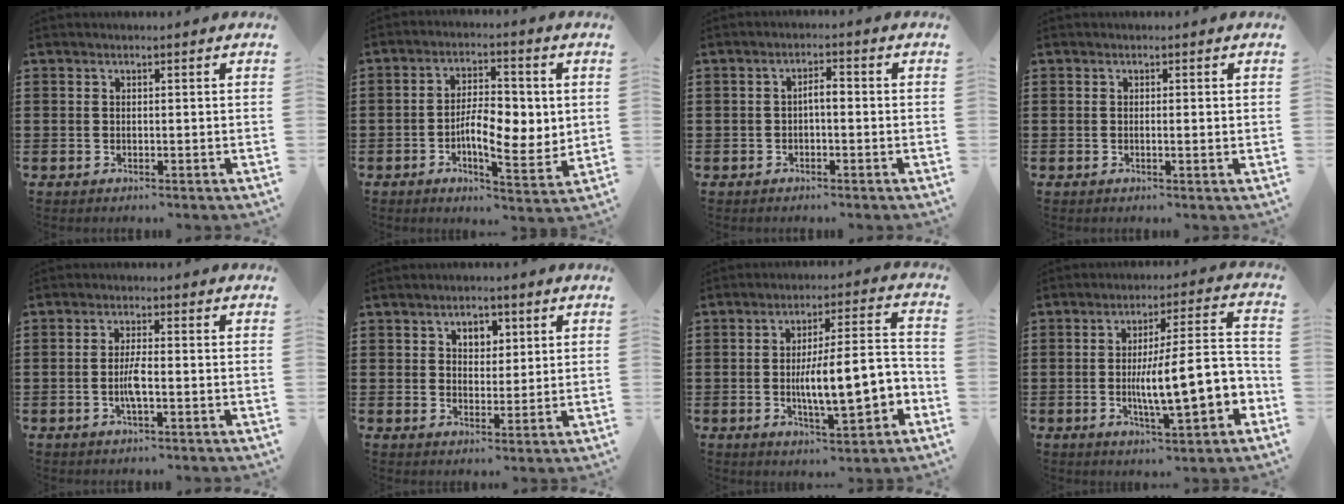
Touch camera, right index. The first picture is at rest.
{"total": 8.2, "force": [-0.5, 3.8, 7.2], "torque": [-0.120, 0.004, -0.014]}
{"total": 2.2, "force": [-0.6, 0.6, 2.0], "torque": [-0.038, 0.004, -0.013]}
{"total": 0.8, "force": [0.0, 0.1, 0.8], "torque": [-0.014, -0.002, 0.000]}
{"total": 3.5, "force": [-1.0, 0.4, 3.3], "torque": [-0.074, -0.006, -0.023]}
{"total": 3.5, "force": [1.6, 2.4, 1.9], "torque": [-0.038, 0.009, 0.025]}
{"total": 12.5, "force": [-2.9, 3.9, 11.5], "torque": [-0.165, -0.008, -0.052]}
{"total": 13.9, "force": [-3.2, 3.5, 13.0], "torque": [-0.190, -0.009, -0.058]}